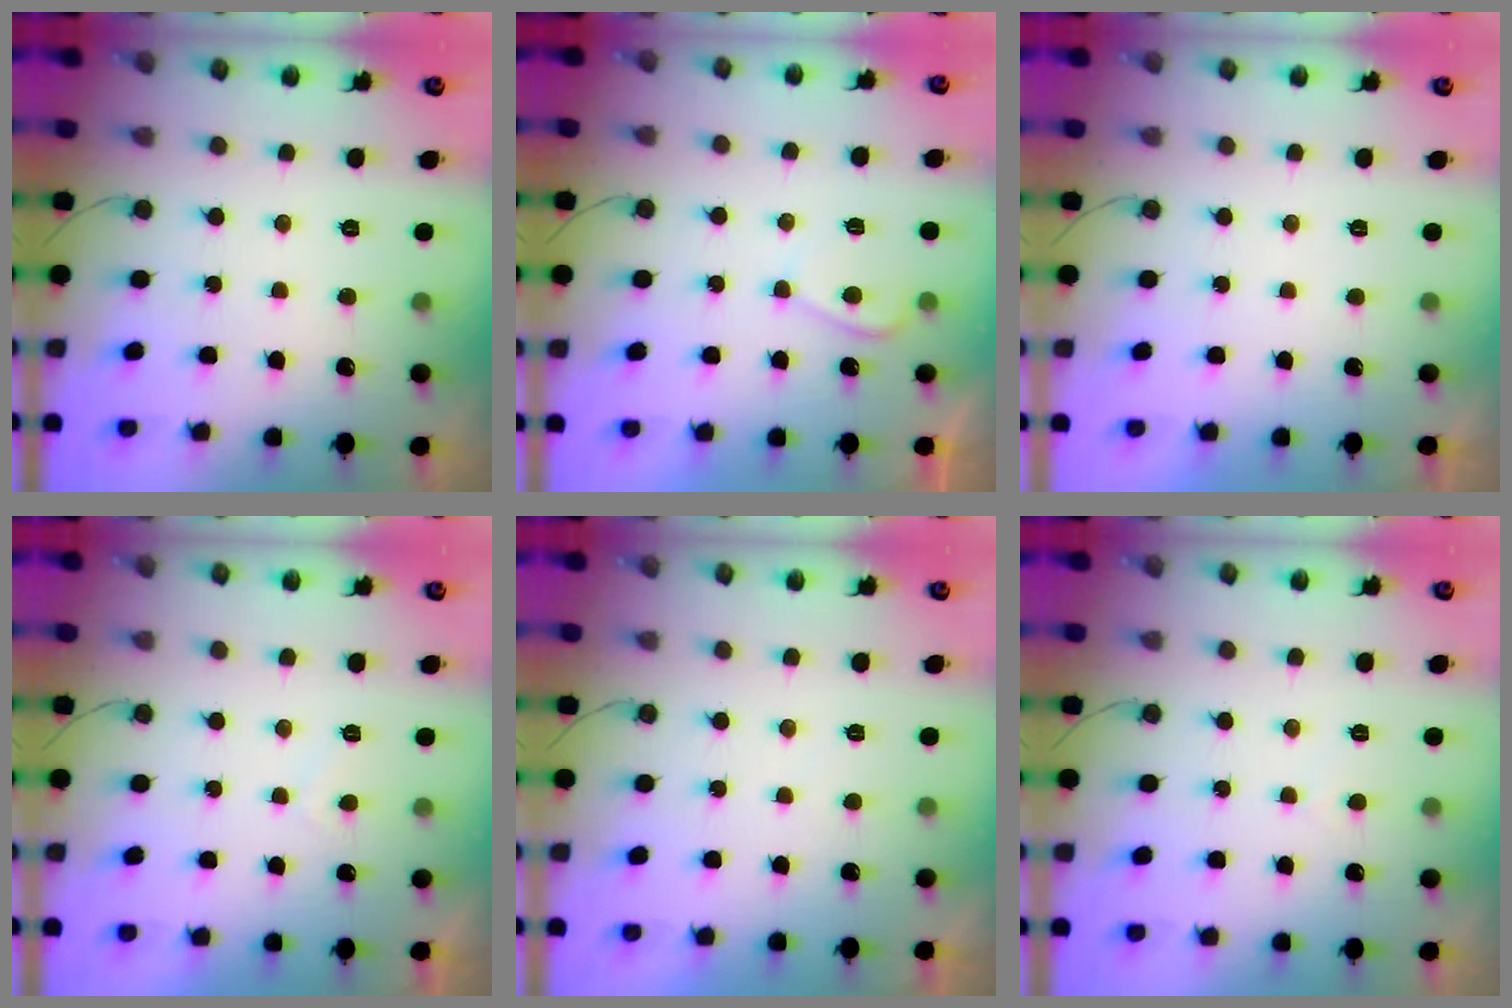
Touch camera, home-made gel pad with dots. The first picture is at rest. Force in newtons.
{"total": 3.9, "press": 3.8, "slide": 0.5}
{"total": 2.3, "press": 2.2, "slide": 0.4}
{"total": 1.3, "press": 1.1, "slide": 0.7}
{"total": 0.7, "press": 0.5, "slide": 0.5}
{"total": 2.7, "press": 2.7, "slide": 0.2}